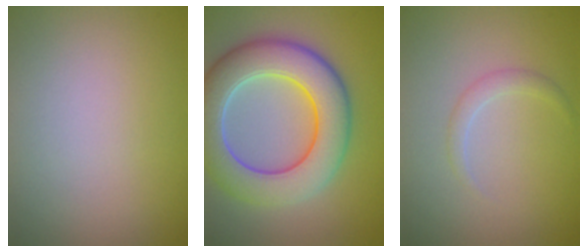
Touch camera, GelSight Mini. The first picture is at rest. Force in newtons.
{"total": 9.4, "press": 9.4, "slide": 0.5}
{"total": 0.7, "press": 0.7, "slide": 0.1}